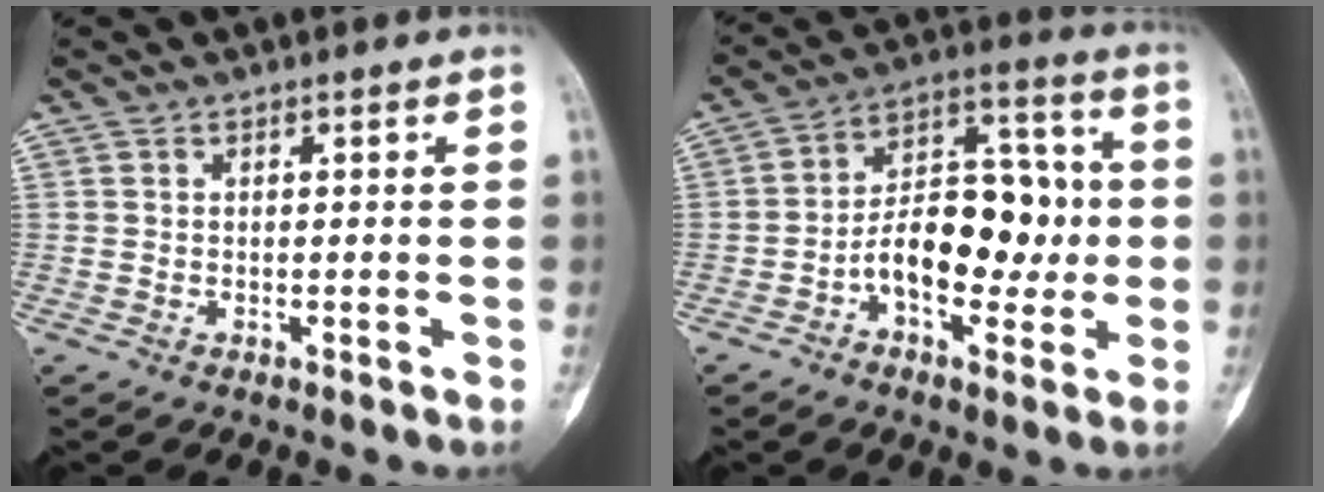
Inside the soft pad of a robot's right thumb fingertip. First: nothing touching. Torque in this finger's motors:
{"motor_torque": [1.87, 1.85, 0.79, -0.69, 0.19]}